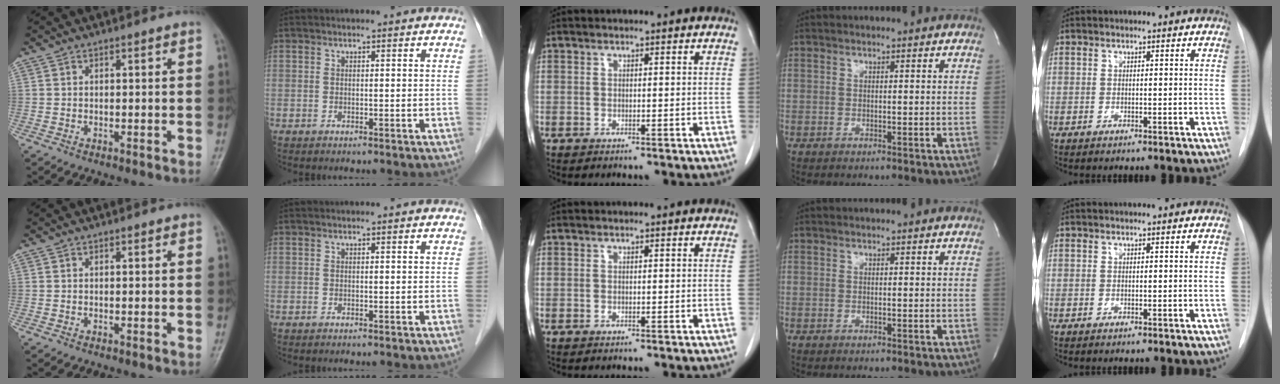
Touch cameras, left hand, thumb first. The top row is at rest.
{}